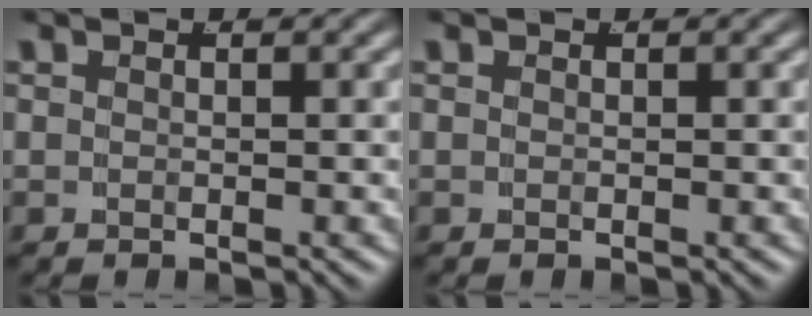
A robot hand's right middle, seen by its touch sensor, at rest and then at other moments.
{"total": 0.0}